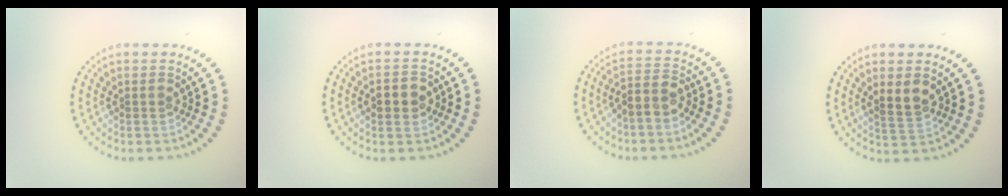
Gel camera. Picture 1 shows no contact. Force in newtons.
{"total": 2.3, "press": 2.3, "slide": 0.1}
{"total": 2.4, "press": 2.1, "slide": 1.2}
{"total": 2.4, "press": 2.3, "slide": 0.8}